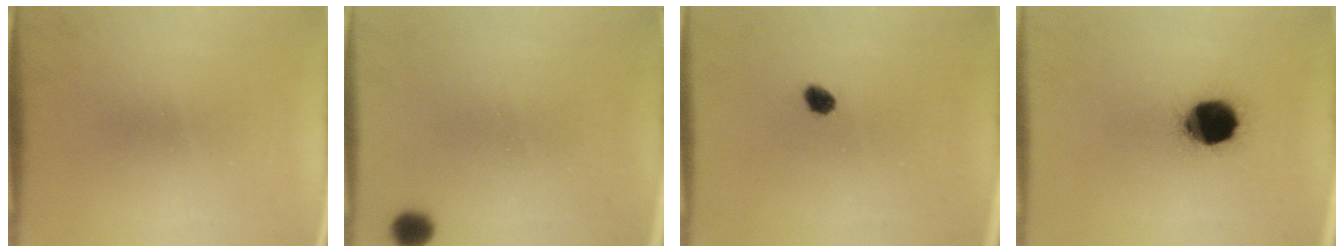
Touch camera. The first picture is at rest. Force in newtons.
{"total": 3.6}
{"total": 2.2}
{"total": 13.4}